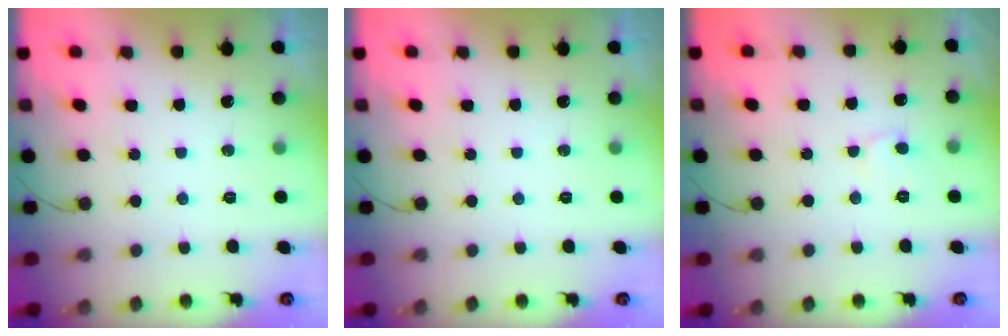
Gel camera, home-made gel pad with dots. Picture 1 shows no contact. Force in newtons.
{"total": 0.0}
{"total": 5.8, "press": 5.8, "slide": 0.4}